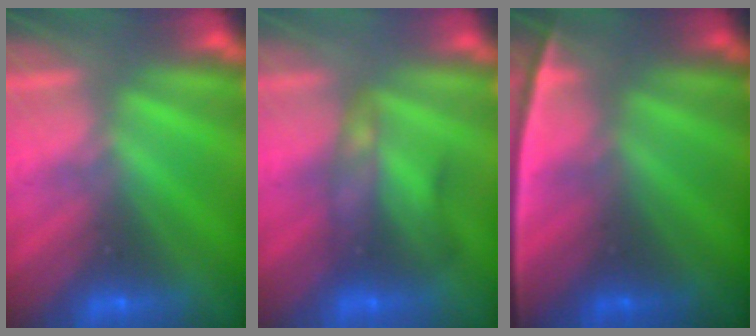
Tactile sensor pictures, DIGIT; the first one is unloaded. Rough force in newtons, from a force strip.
{"total": 2.1}
{"total": 2.4}